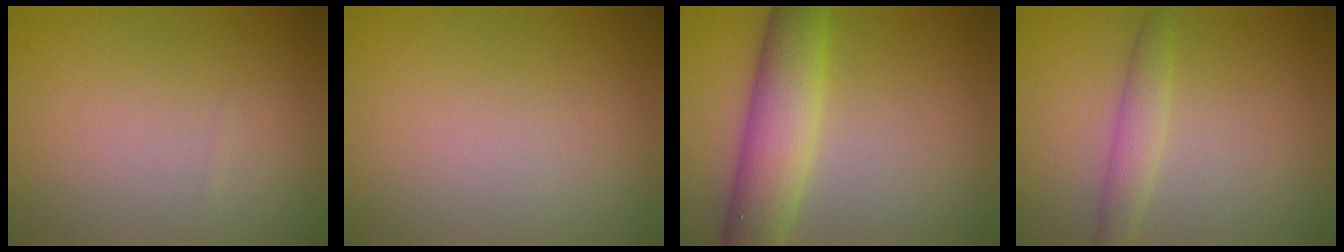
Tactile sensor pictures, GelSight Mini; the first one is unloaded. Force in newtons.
{"total": 0.0}
{"total": 6.3, "press": 6.3, "slide": 0.3}
{"total": 2.1, "press": 2.1, "slide": 0.1}